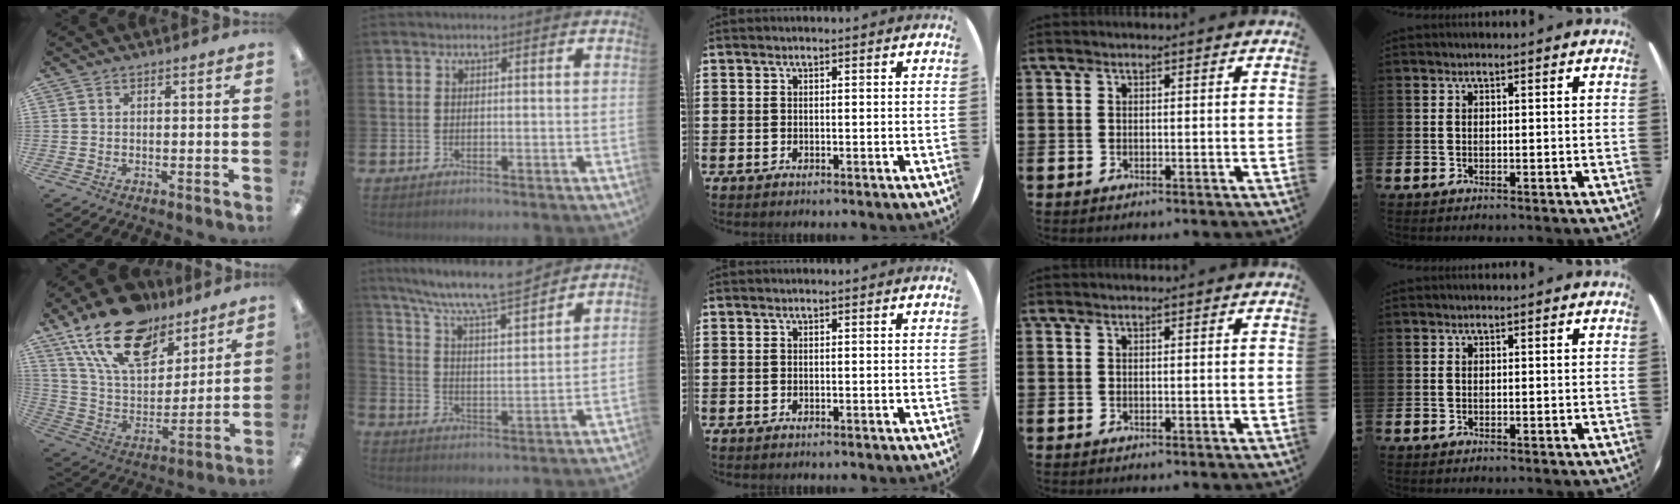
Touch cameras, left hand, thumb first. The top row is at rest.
{"thumb": {"total": 21.3, "force": [14.4, 11.2, 11.2], "torque": [-0.213, -0.073, 0.260]}, "index": {"total": 9.1, "force": [8.6, 0.4, 3.0], "torque": [-0.091, -0.056, 0.150]}}